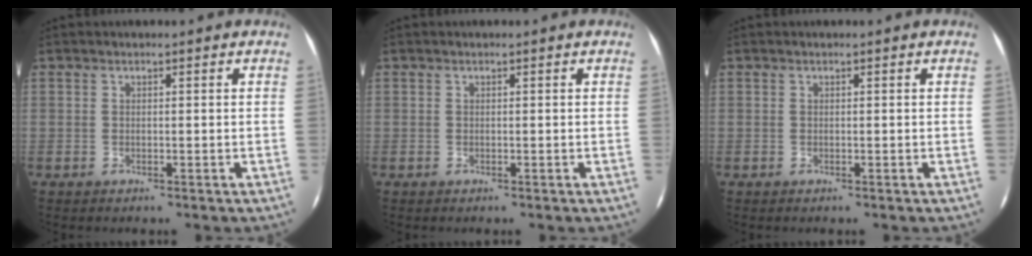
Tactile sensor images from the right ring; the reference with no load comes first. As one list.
[{"total": 0.0}, {"total": 0.0}]